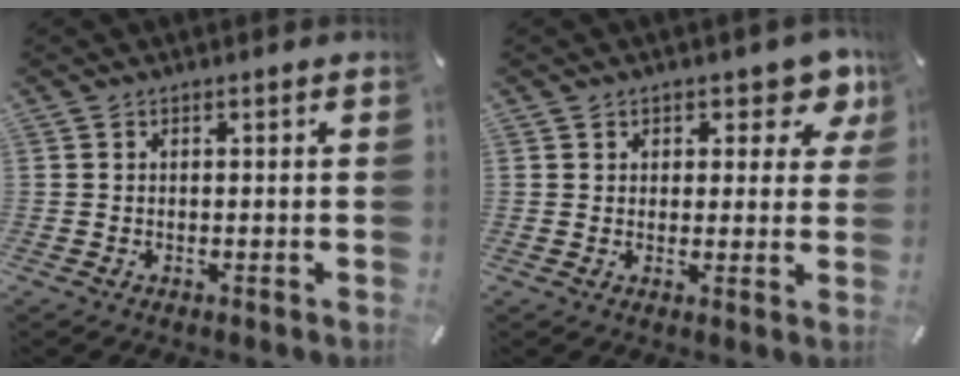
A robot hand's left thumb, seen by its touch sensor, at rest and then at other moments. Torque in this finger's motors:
{"motor_torque": [0.07, -0.40, 0.14, 0.20, -0.01]}